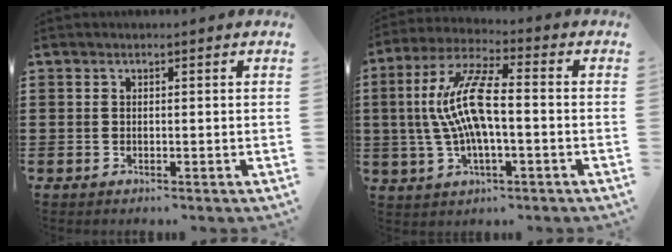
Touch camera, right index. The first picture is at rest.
{"total": 11.1, "force": [-0.3, 3.3, 10.6], "torque": [-0.234, -0.007, -0.017]}